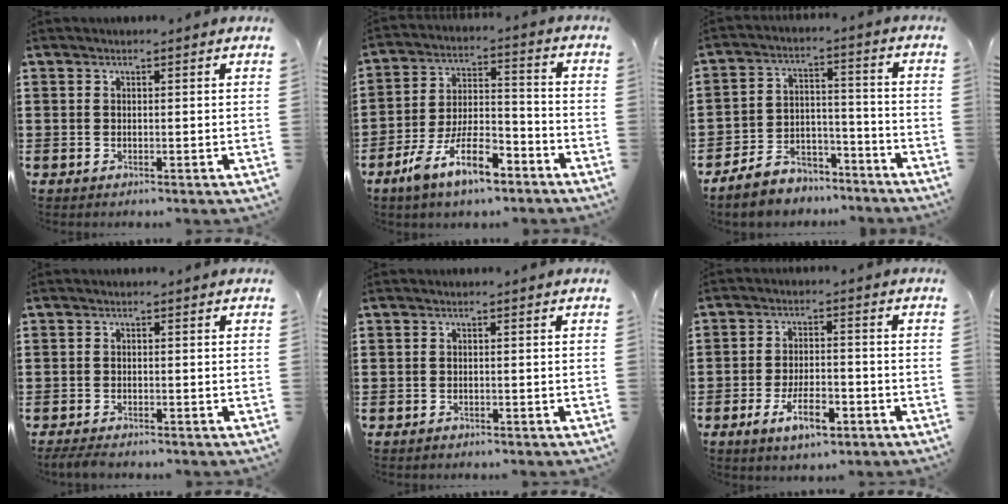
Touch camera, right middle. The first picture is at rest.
{"total": 11.5, "force": [-7.2, 4.2, 8.0], "torque": [-0.163, 0.015, -0.136]}
{"total": 5.5, "force": [-5.1, 2.2, 0.4], "torque": [-0.015, 0.010, -0.101]}
{"total": 1.5, "force": [-1.4, 0.2, 0.5], "torque": [-0.019, -0.002, -0.030]}
{"total": 0.8, "force": [-0.7, 0.4, 0.1], "torque": [-0.003, 0.000, -0.015]}
{"total": 6.9, "force": [-3.9, 2.8, 4.9], "torque": [-0.084, 0.002, -0.071]}